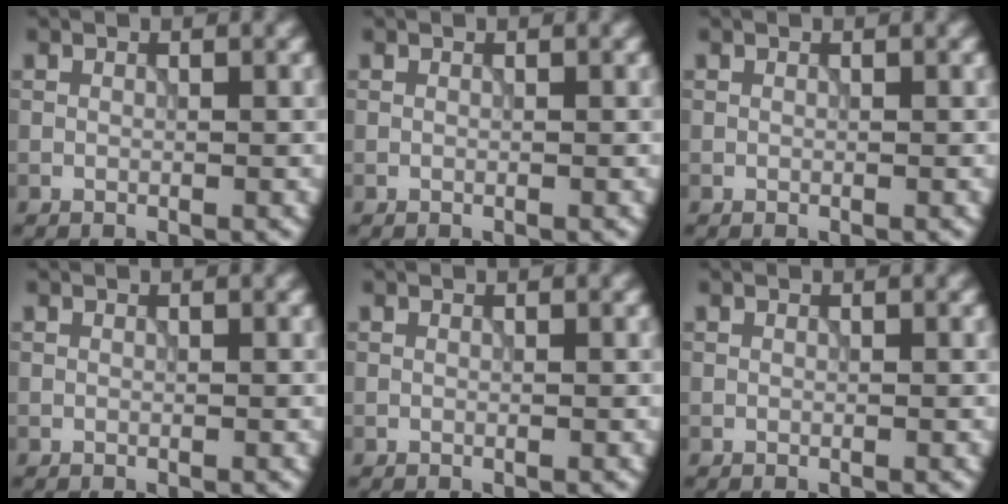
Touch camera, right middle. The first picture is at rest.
{"total": 0.0}
{"total": 0.0}
{"total": 0.0}
{"total": 0.0}
{"total": 0.0}